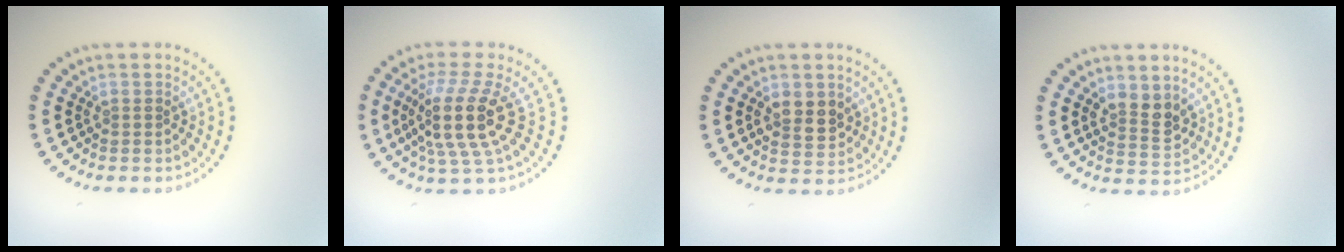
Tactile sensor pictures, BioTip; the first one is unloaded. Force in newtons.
{"total": 5.0, "press": 3.7, "slide": 3.3}
{"total": 2.9, "press": 2.8, "slide": 0.5}
{"total": 2.6, "press": 2.4, "slide": 1.0}